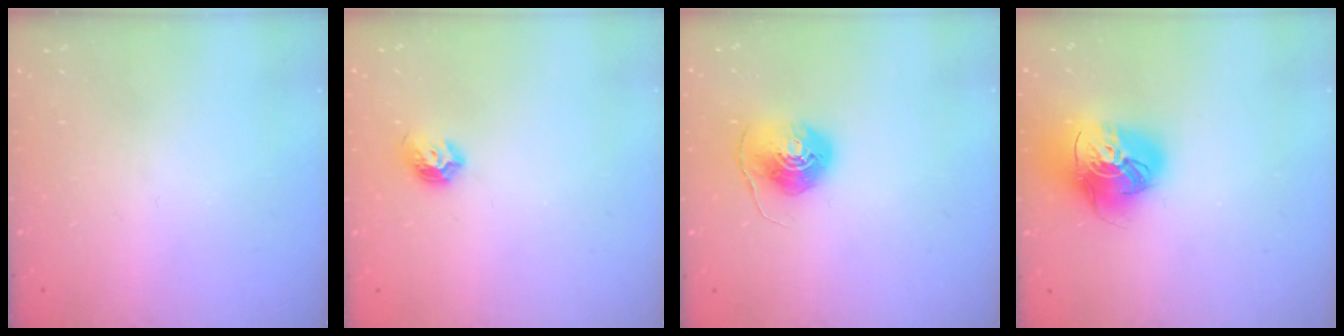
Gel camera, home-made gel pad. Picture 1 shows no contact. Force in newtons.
{"total": 6.4, "press": 6.4, "slide": 0.8}
{"total": 8.5, "press": 8.4, "slide": 0.4}
{"total": 15.8, "press": 15.7, "slide": 1.6}